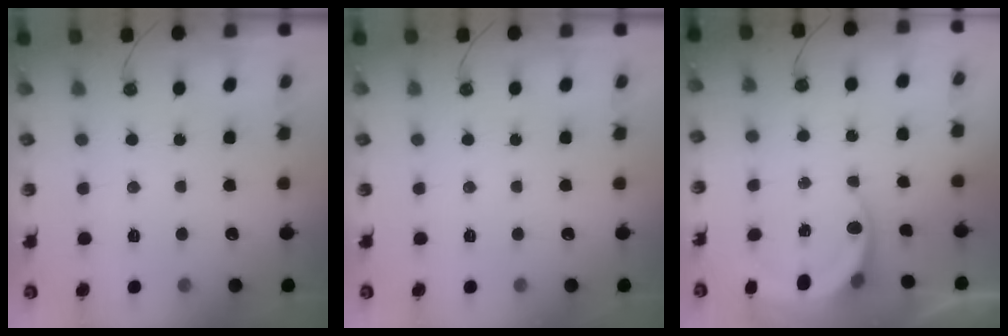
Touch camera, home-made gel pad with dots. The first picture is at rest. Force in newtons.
{"total": 0.0}
{"total": 5.6, "press": 5.4, "slide": 1.8}